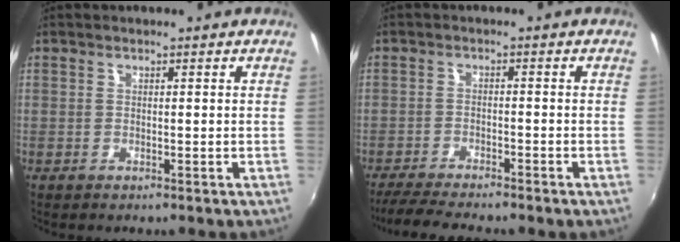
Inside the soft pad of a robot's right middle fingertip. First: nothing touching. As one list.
[{"total": 7.9, "force": [-7.1, 0.4, 3.6], "torque": [-0.088, -0.018, -0.114]}]